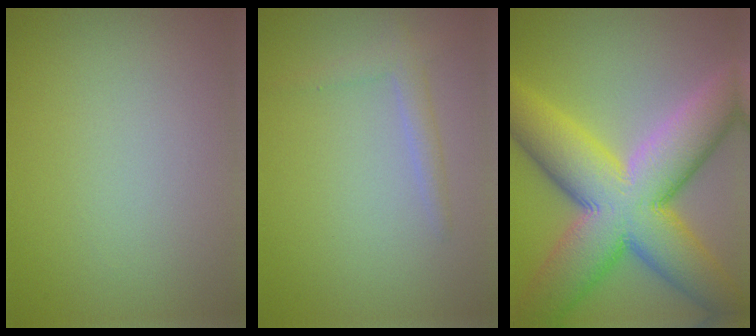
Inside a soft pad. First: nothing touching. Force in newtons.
{"total": 1.6, "press": 1.6, "slide": 0.0}
{"total": 14.5, "press": 14.5, "slide": 0.9}